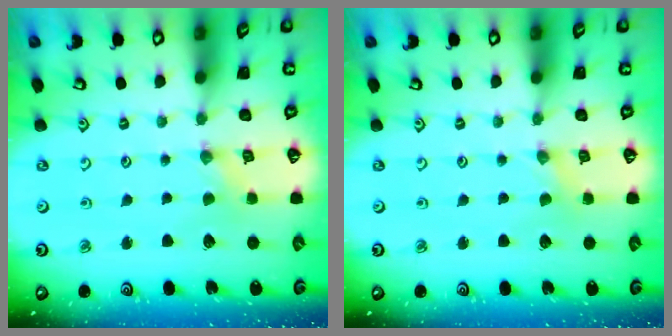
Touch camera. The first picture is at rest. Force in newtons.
{"total": 0.0}